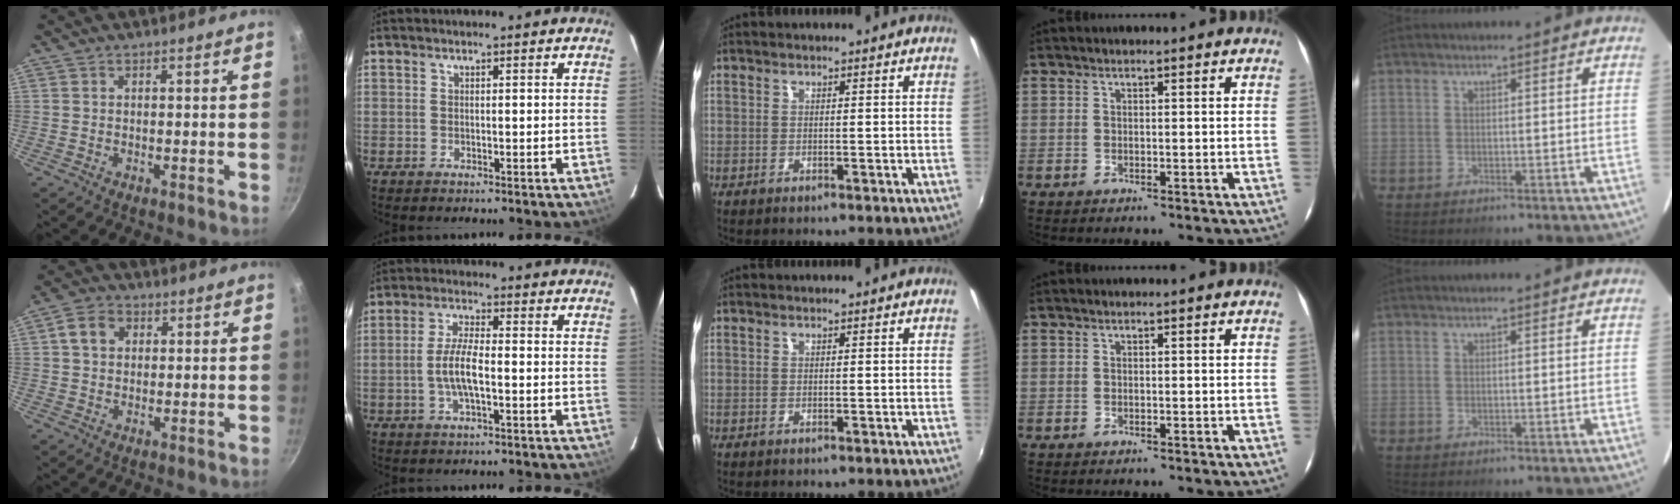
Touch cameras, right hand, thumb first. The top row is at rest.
{"thumb": {"total": 5.5, "force": [1.3, 4.3, 3.0], "torque": [-0.039, 0.009, 0.015]}, "index": {"total": 6.6, "force": [-1.4, 1.8, 6.1], "torque": [-0.125, 0.004, -0.028]}}